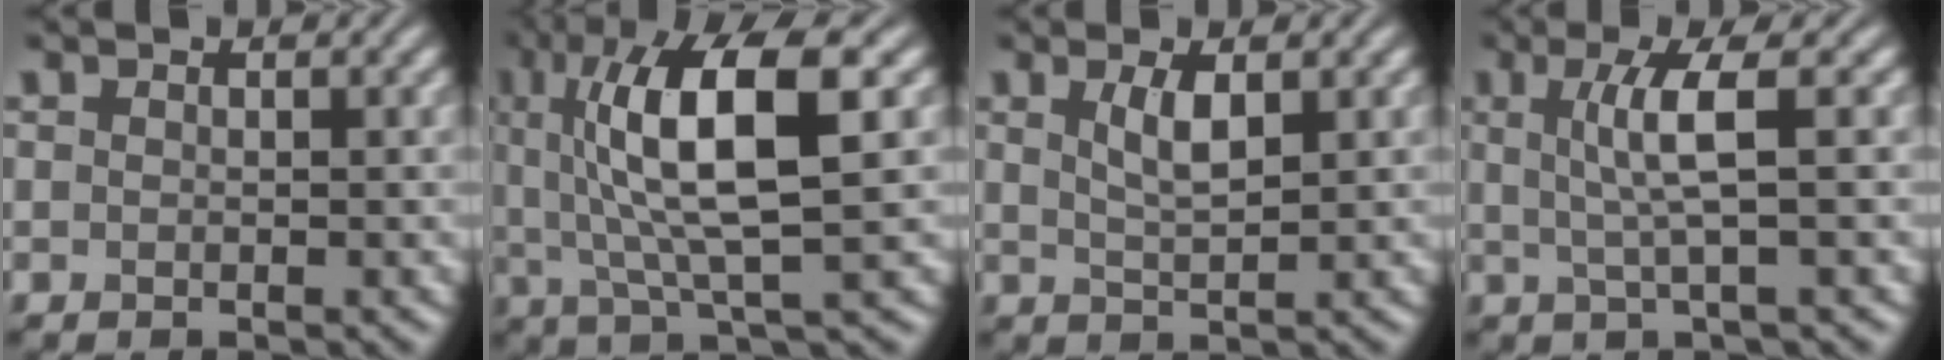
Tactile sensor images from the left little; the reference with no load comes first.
{"total": 10.1, "force": [2.5, 2.6, 9.5], "torque": [-0.163, 0.006, 0.048]}
{"total": 2.4, "force": [1.1, 0.7, 2.1], "torque": [-0.041, -0.001, 0.022]}
{"total": 4.0, "force": [0.7, 0.6, 3.9], "torque": [-0.076, 0.000, 0.014]}